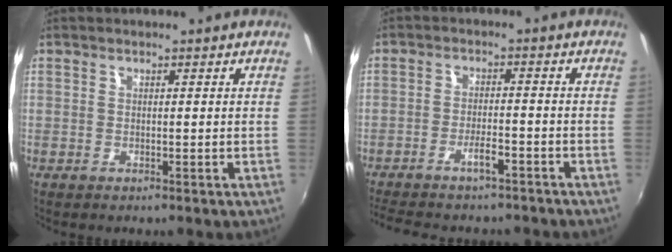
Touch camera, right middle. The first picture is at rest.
{"total": 9.0, "force": [-7.5, 2.3, 4.3], "torque": [-0.100, -0.006, -0.118]}